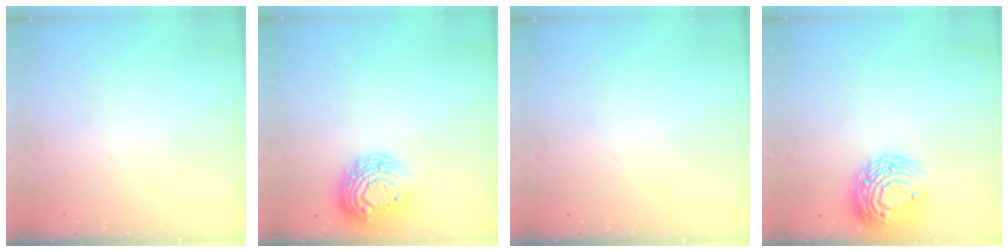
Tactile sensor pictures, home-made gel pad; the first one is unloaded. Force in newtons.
{"total": 15.6, "press": 15.6, "slide": 1.0}
{"total": 0.0}
{"total": 15.5, "press": 15.5, "slide": 1.5}